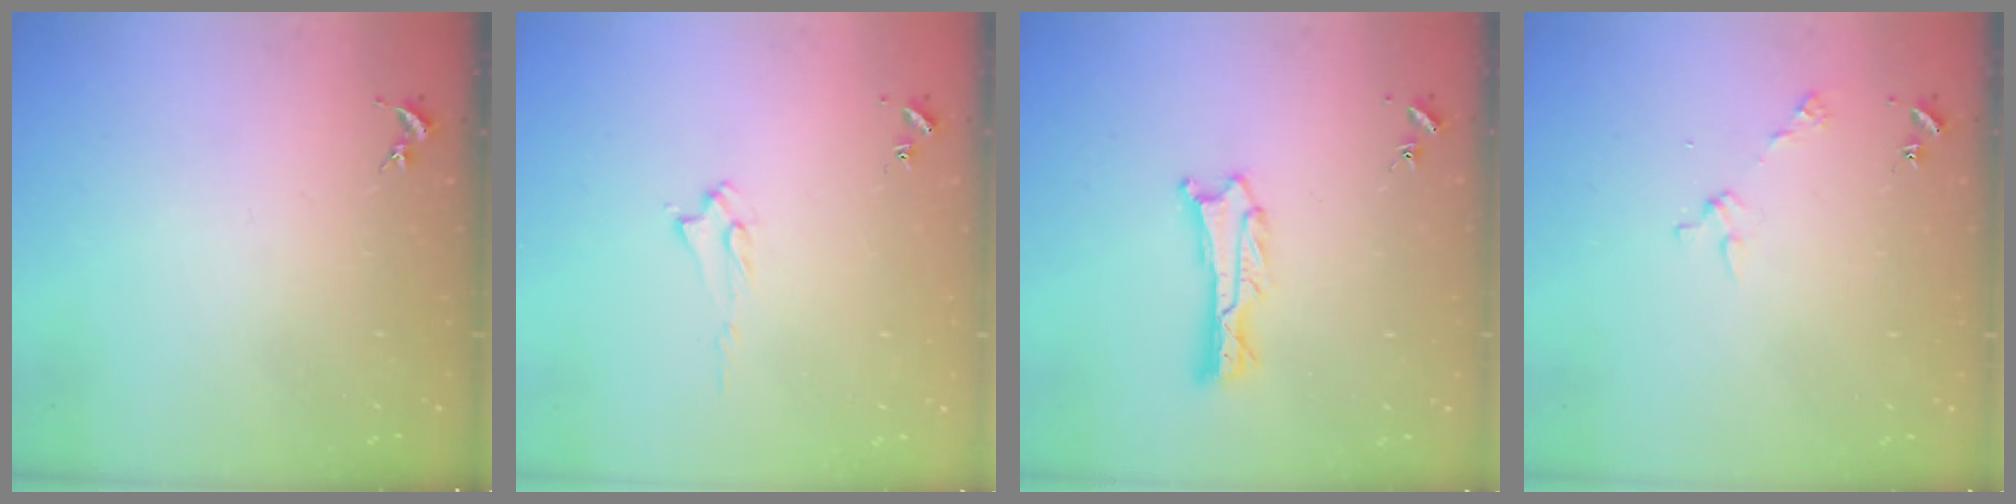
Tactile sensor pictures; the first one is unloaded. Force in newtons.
{"total": 1.9, "press": 1.8, "slide": 0.4}
{"total": 0.9, "press": 0.9, "slide": 0.1}
{"total": 2.9, "press": 2.9, "slide": 0.2}